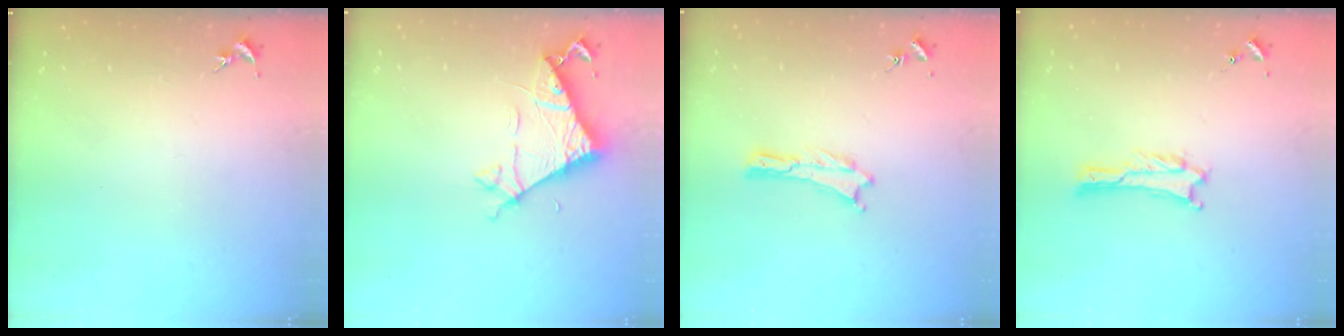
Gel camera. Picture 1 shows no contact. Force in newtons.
{"total": 6.9, "press": 6.9, "slide": 0.5}
{"total": 0.0}
{"total": 1.0, "press": 1.0, "slide": 0.1}